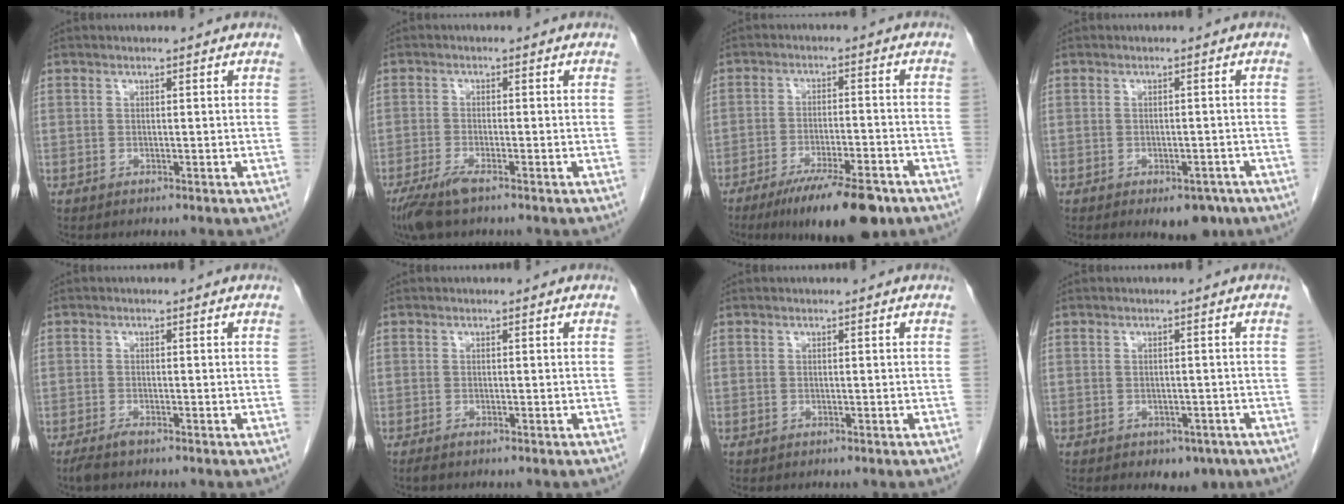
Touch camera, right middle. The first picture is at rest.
{"total": 4.3, "force": [-3.0, 0.6, 3.0], "torque": [-0.067, -0.012, -0.057]}
{"total": 12.1, "force": [-8.4, 2.4, 8.3], "torque": [-0.123, -0.021, -0.133]}
{"total": 5.2, "force": [-3.4, 2.7, 2.8], "torque": [-0.025, 0.000, -0.039]}
{"total": 1.7, "force": [-1.3, 0.2, 1.0], "torque": [-0.026, -0.005, -0.025]}
{"total": 0.6, "force": [-0.5, 0.0, 0.4], "torque": [-0.010, -0.002, -0.010]}
{"total": 0.0}
{"total": 3.4, "force": [-2.1, 2.2, 1.5], "torque": [-0.010, 0.001, -0.018]}